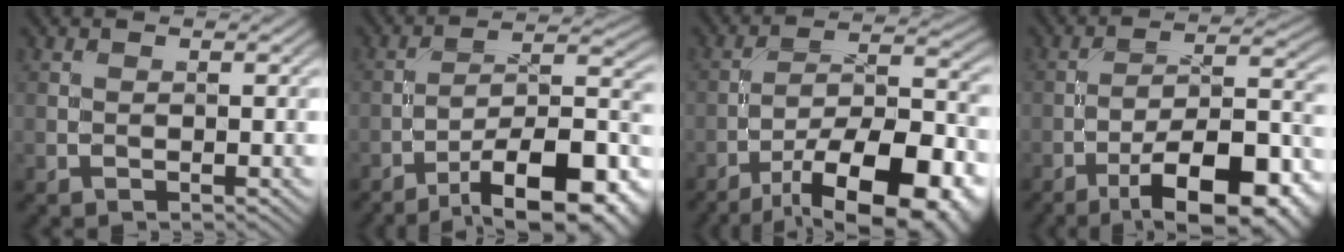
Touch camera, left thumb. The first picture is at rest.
{"total": 16.0, "force": [-10.2, 5.0, 11.2], "torque": [-0.169, -0.002, -0.159]}
{"total": 18.3, "force": [-11.6, 6.4, 12.7], "torque": [-0.175, -0.015, -0.173]}
{"total": 15.8, "force": [-9.2, 4.9, 11.9], "torque": [-0.179, 0.001, -0.145]}